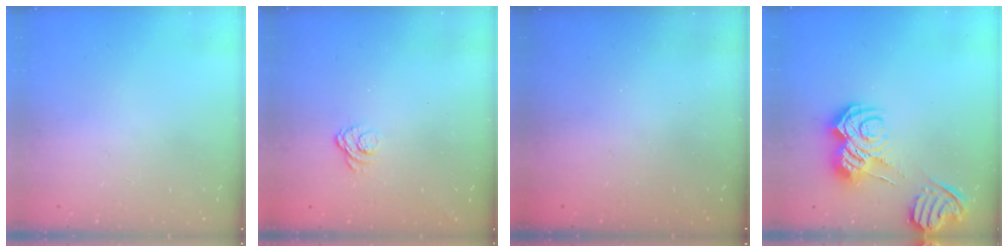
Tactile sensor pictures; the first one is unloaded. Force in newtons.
{"total": 5.1, "press": 4.9, "slide": 1.3}
{"total": 2.6, "press": 2.5, "slide": 0.9}
{"total": 13.6, "press": 13.6, "slide": 1.5}